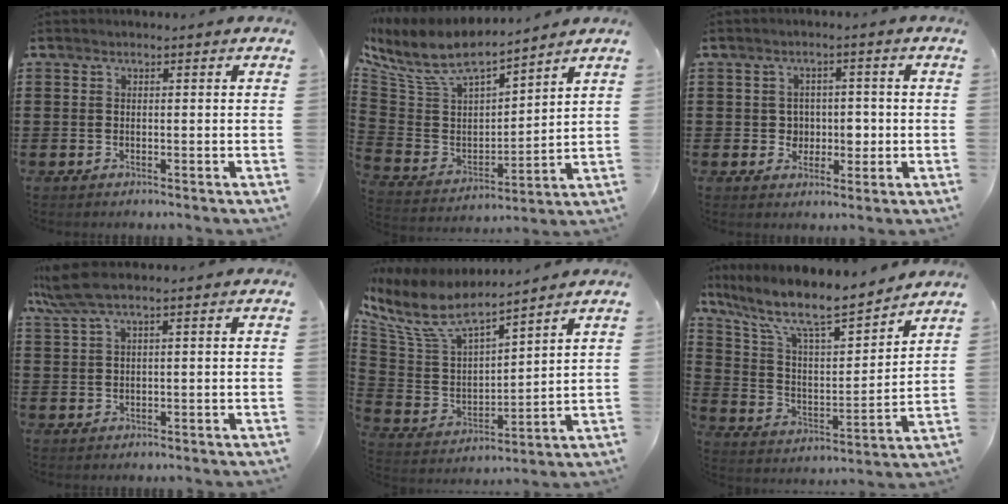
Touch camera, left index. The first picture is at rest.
{"total": 9.5, "force": [8.1, 2.8, 4.3], "torque": [-0.119, -0.052, 0.141]}
{"total": 3.6, "force": [-0.2, 3.2, 1.6], "torque": [-0.036, 0.004, -0.009]}
{"total": 4.0, "force": [2.2, 0.4, 3.3], "torque": [-0.083, 0.000, 0.034]}
{"total": 9.3, "force": [7.4, 3.0, 4.8], "torque": [-0.124, -0.038, 0.130]}
{"total": 10.6, "force": [8.8, 2.0, 5.7], "torque": [-0.149, -0.055, 0.147]}